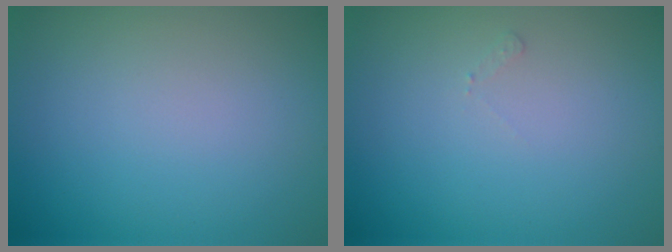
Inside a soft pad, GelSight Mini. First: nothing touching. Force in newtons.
{"total": 0.5, "press": 0.5, "slide": 0.2}